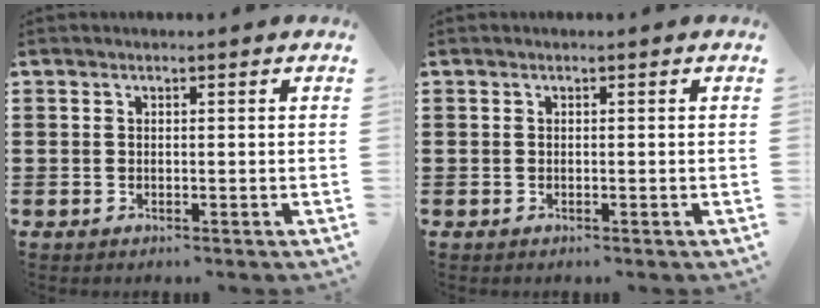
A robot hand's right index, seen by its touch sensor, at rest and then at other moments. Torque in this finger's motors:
{"motor_torque": [0.12, 0.07, 0.00, 0.00]}